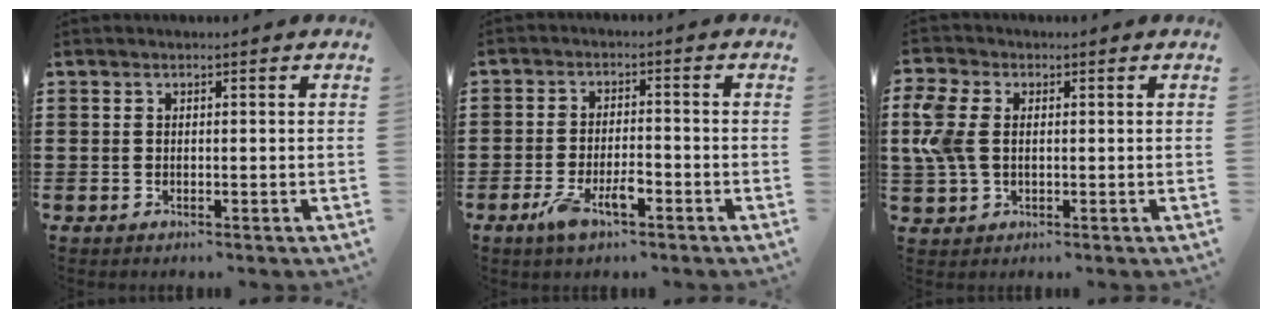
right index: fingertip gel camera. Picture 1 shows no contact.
{"total": 5.2, "force": [-2.8, 1.8, 4.0], "torque": [-0.084, 0.000, -0.054]}
{"total": 6.4, "force": [0.9, 4.1, 4.9], "torque": [-0.136, 0.001, 0.008]}